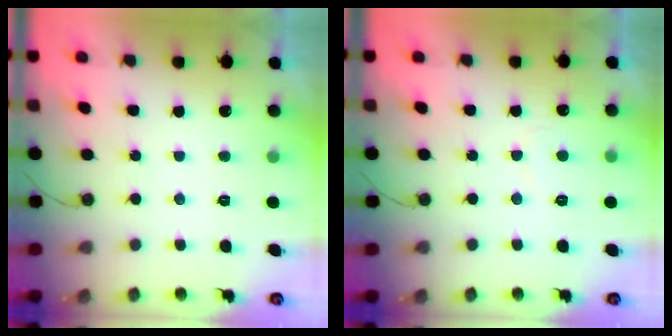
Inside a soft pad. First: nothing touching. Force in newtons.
{"total": 5.3, "press": 5.3, "slide": 0.3}